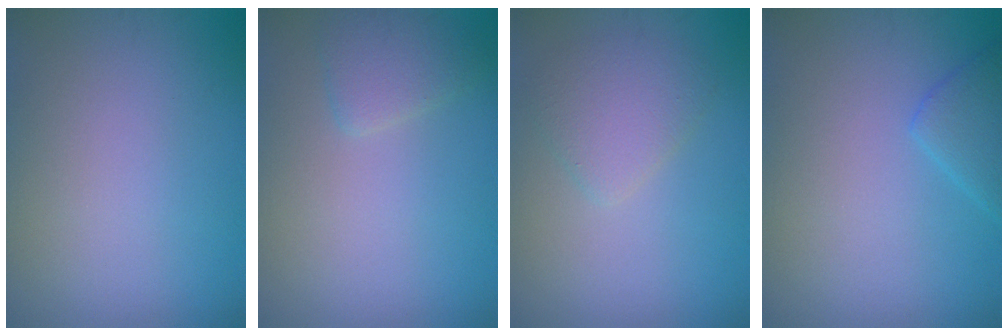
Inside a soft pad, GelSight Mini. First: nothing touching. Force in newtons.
{"total": 1.9, "press": 1.9, "slide": 0.2}
{"total": 2.5, "press": 2.5, "slide": 0.2}
{"total": 2.9, "press": 2.9, "slide": 0.3}